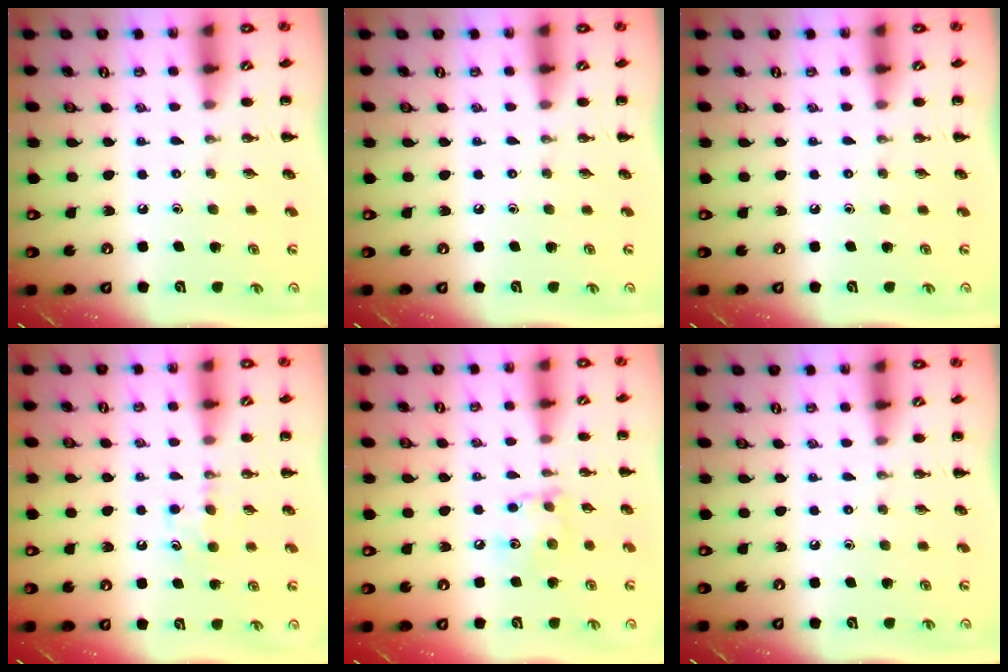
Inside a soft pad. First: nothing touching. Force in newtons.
{"total": 0.0}
{"total": 0.0}
{"total": 4.6, "press": 4.4, "slide": 1.5}
{"total": 8.3, "press": 8.2, "slide": 0.4}
{"total": 0.0}